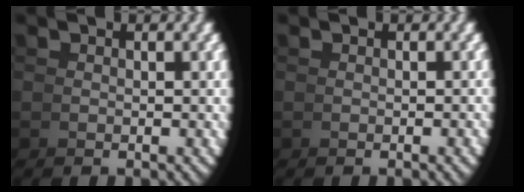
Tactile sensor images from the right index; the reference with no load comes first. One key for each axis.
{"total": 0.6, "fx": -0.2, "fy": 0.2, "fz": 0.5, "tx": -0.006, "ty": 0.006, "tz": -0.005}